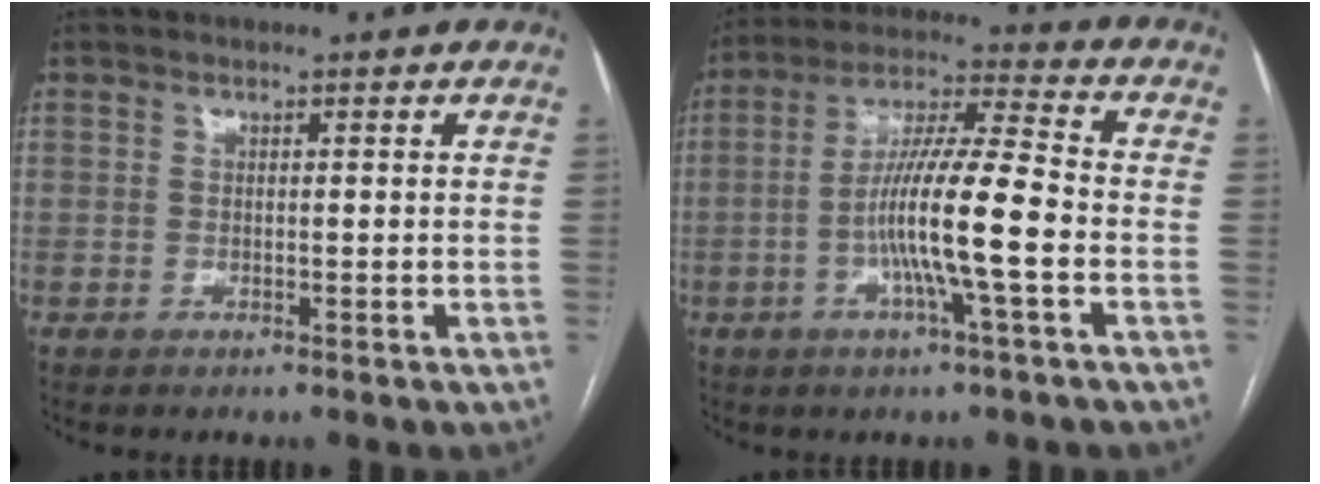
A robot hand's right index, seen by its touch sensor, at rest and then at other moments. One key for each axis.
{"total": 13.0, "fx": -3.2, "fy": 0.2, "fz": 12.5, "tx": -0.233, "ty": 0.004, "tz": -0.065}